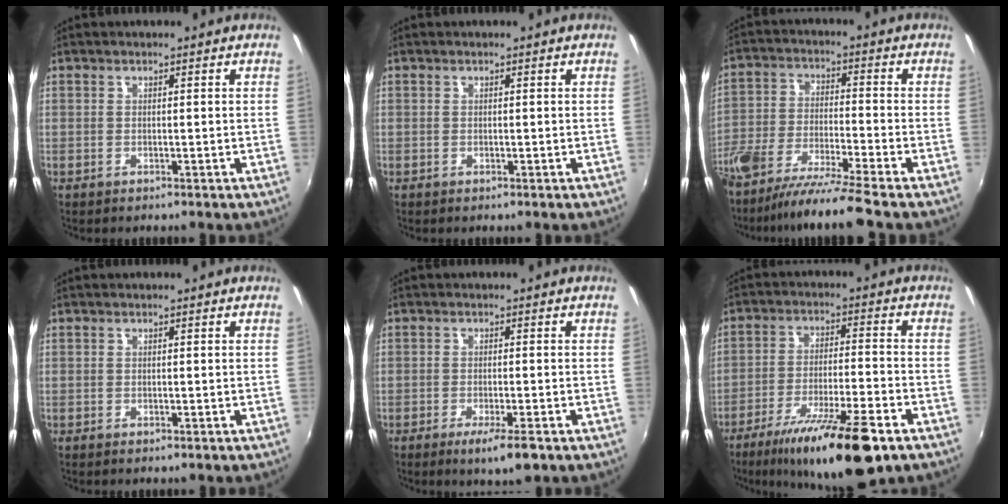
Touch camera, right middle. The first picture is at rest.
{"total": 0.0}
{"total": 13.5, "force": [-11.0, -0.4, 7.8], "torque": [-0.161, -0.037, -0.200]}
{"total": 0.0}
{"total": 4.8, "force": [-2.9, 0.3, 3.8], "torque": [-0.073, -0.012, -0.048]}
{"total": 17.1, "force": [-11.5, 2.3, 12.5], "torque": [-0.224, -0.028, -0.188]}